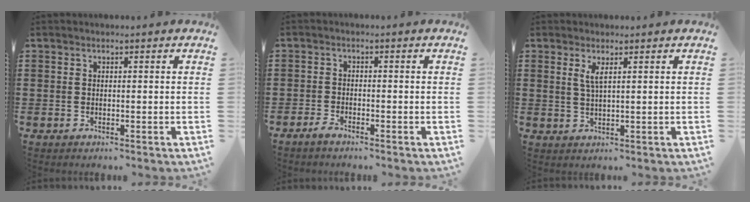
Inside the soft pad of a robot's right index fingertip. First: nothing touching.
{"total": 1.6, "force": [-1.4, 0.3, 0.5], "torque": [-0.019, -0.002, -0.031]}
{"total": 2.4, "force": [1.2, 0.5, 2.0], "torque": [-0.043, 0.001, 0.020]}